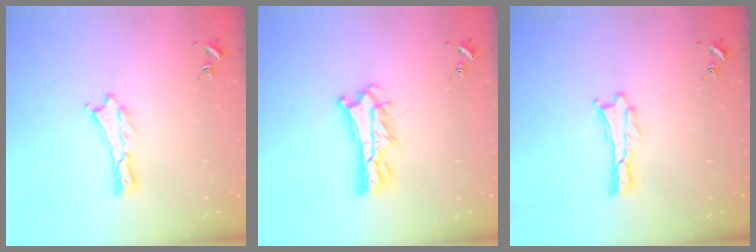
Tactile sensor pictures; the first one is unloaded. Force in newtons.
{"total": 5.2, "press": 5.2, "slide": 0.5}
{"total": 0.0}